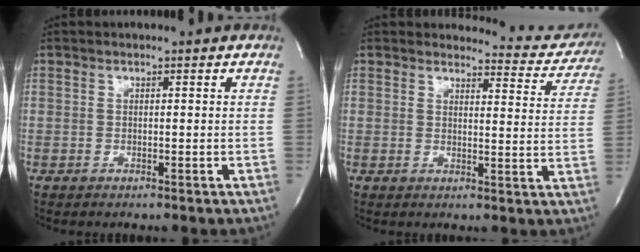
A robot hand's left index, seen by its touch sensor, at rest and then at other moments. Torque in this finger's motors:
{"motor_torque": [1.10, -1.04, 0.13, -0.03]}